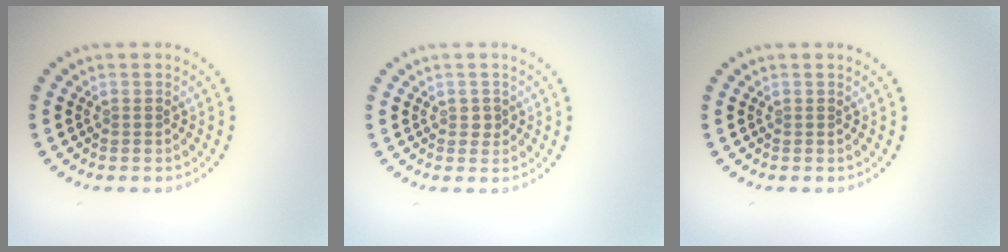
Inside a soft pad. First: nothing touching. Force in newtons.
{"total": 0.8, "press": 0.8, "slide": 0.2}
{"total": 0.0}